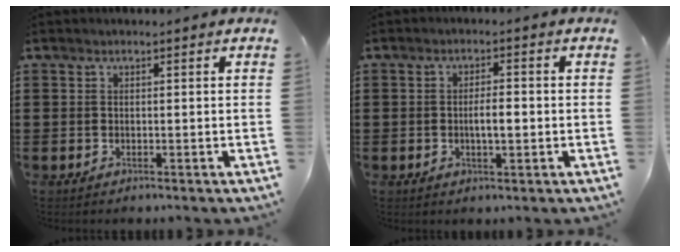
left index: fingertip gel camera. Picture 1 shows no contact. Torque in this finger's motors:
{"motor_torque": [0.92, 0.60, 0.26, 0.06]}